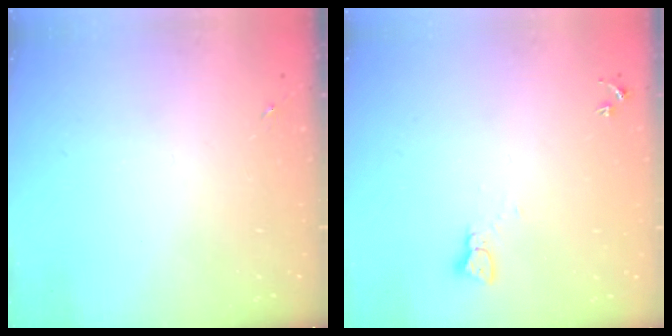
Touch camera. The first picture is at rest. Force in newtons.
{"total": 2.3, "press": 2.3, "slide": 0.3}